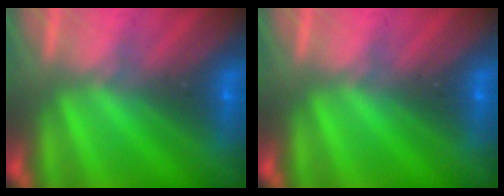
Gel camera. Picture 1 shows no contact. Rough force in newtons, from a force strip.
{"total": 0.0}